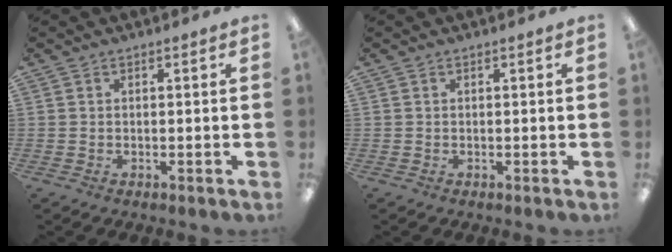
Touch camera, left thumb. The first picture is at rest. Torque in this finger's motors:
{"motor_torque": [0.00, 0.00, -0.07, -0.07, 0.00]}